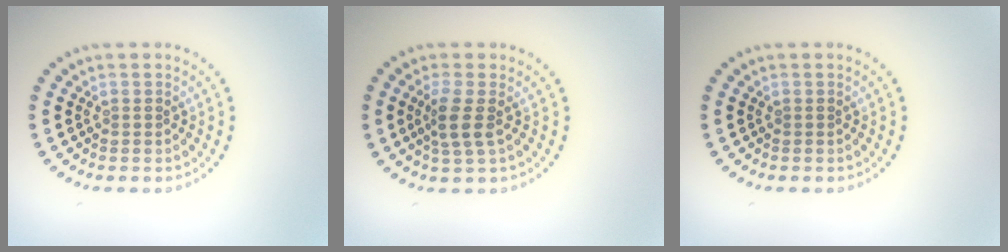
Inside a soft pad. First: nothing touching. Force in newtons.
{"total": 2.5, "press": 1.9, "slide": 1.5}
{"total": 0.0}